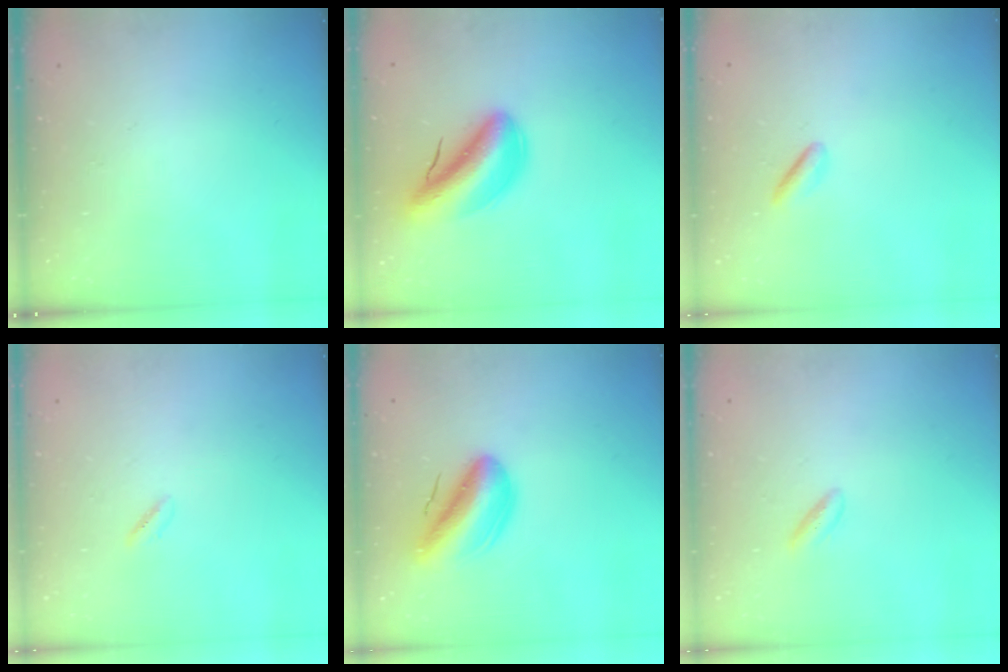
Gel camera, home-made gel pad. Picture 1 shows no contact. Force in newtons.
{"total": 7.0, "press": 6.6, "slide": 2.6}
{"total": 1.5, "press": 1.1, "slide": 0.9}
{"total": 0.7, "press": 0.2, "slide": 0.7}
{"total": 11.6, "press": 11.2, "slide": 3.1}
{"total": 2.3, "press": 2.0, "slide": 1.0}